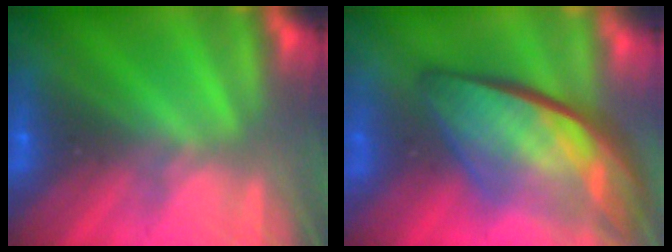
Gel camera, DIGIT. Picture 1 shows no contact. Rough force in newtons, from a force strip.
{"total": 7.6}